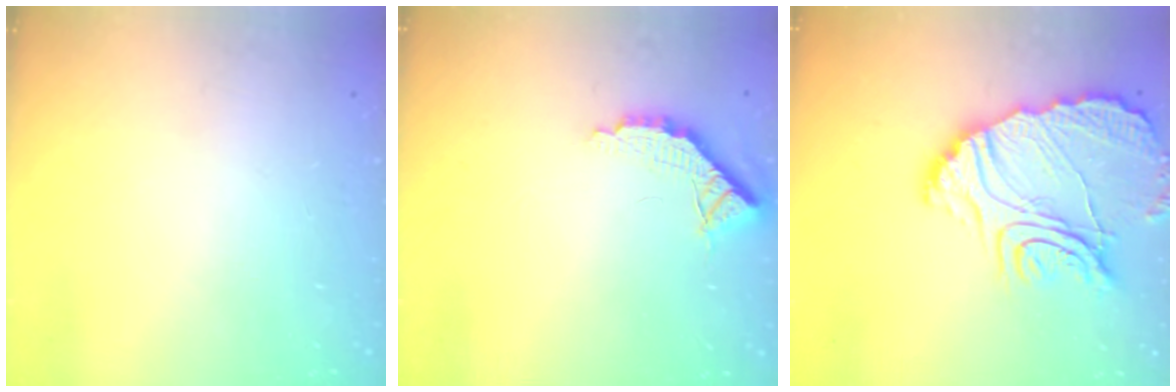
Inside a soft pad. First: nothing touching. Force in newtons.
{"total": 9.1, "press": 9.1, "slide": 0.8}
{"total": 19.6, "press": 19.5, "slide": 2.0}